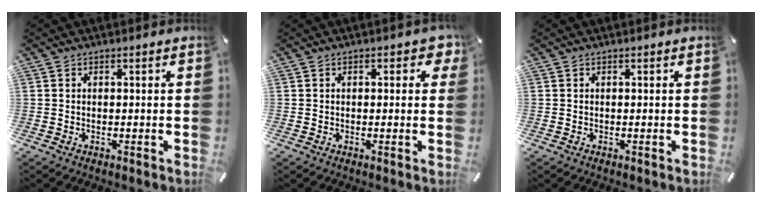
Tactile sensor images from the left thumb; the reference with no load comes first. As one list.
[{"total": 2.9, "force": [0.6, 1.6, 2.3], "torque": [-0.031, 0.002, 0.005]}, {"total": 0.0}]